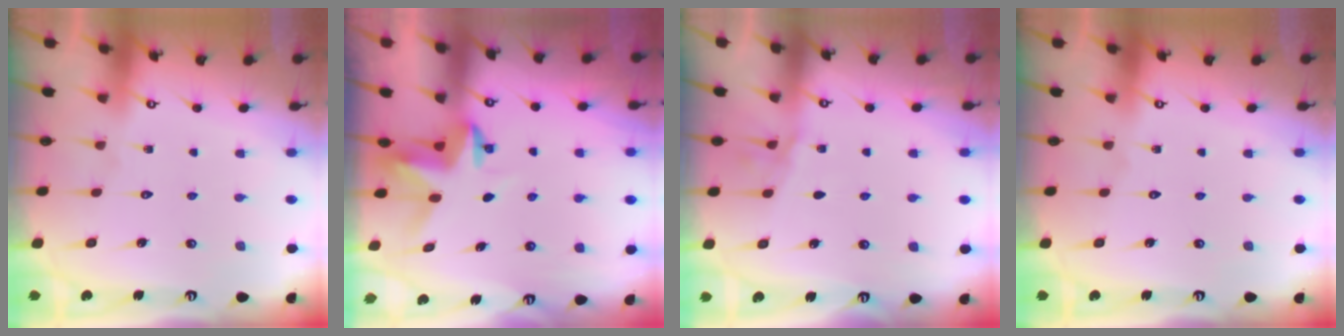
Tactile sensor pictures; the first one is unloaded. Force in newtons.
{"total": 3.9, "press": 3.8, "slide": 0.3}
{"total": 2.6, "press": 2.6, "slide": 0.4}
{"total": 0.0}